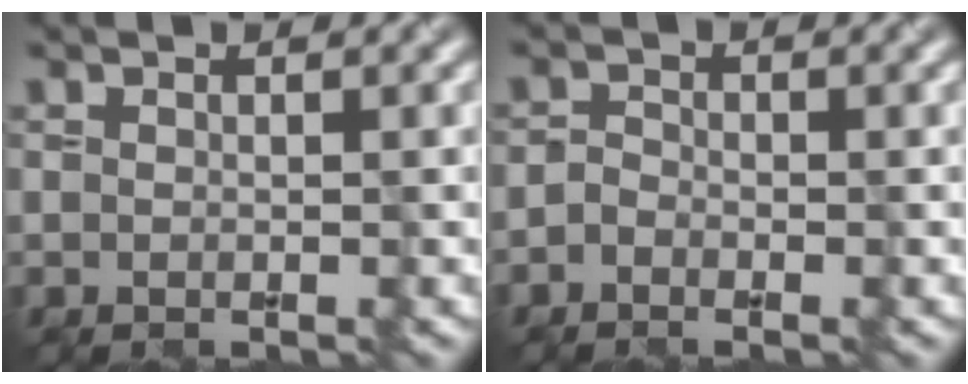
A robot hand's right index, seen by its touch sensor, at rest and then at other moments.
{"total": 1.1, "force": [-0.9, 0.7, 0.3], "torque": [-0.003, 0.006, -0.021]}